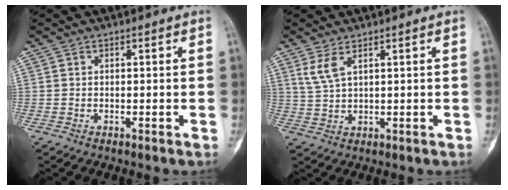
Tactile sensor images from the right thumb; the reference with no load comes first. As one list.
[{"total": 3.9, "force": [2.1, 1.2, 3.0], "torque": [-0.070, -0.006, 0.054]}]